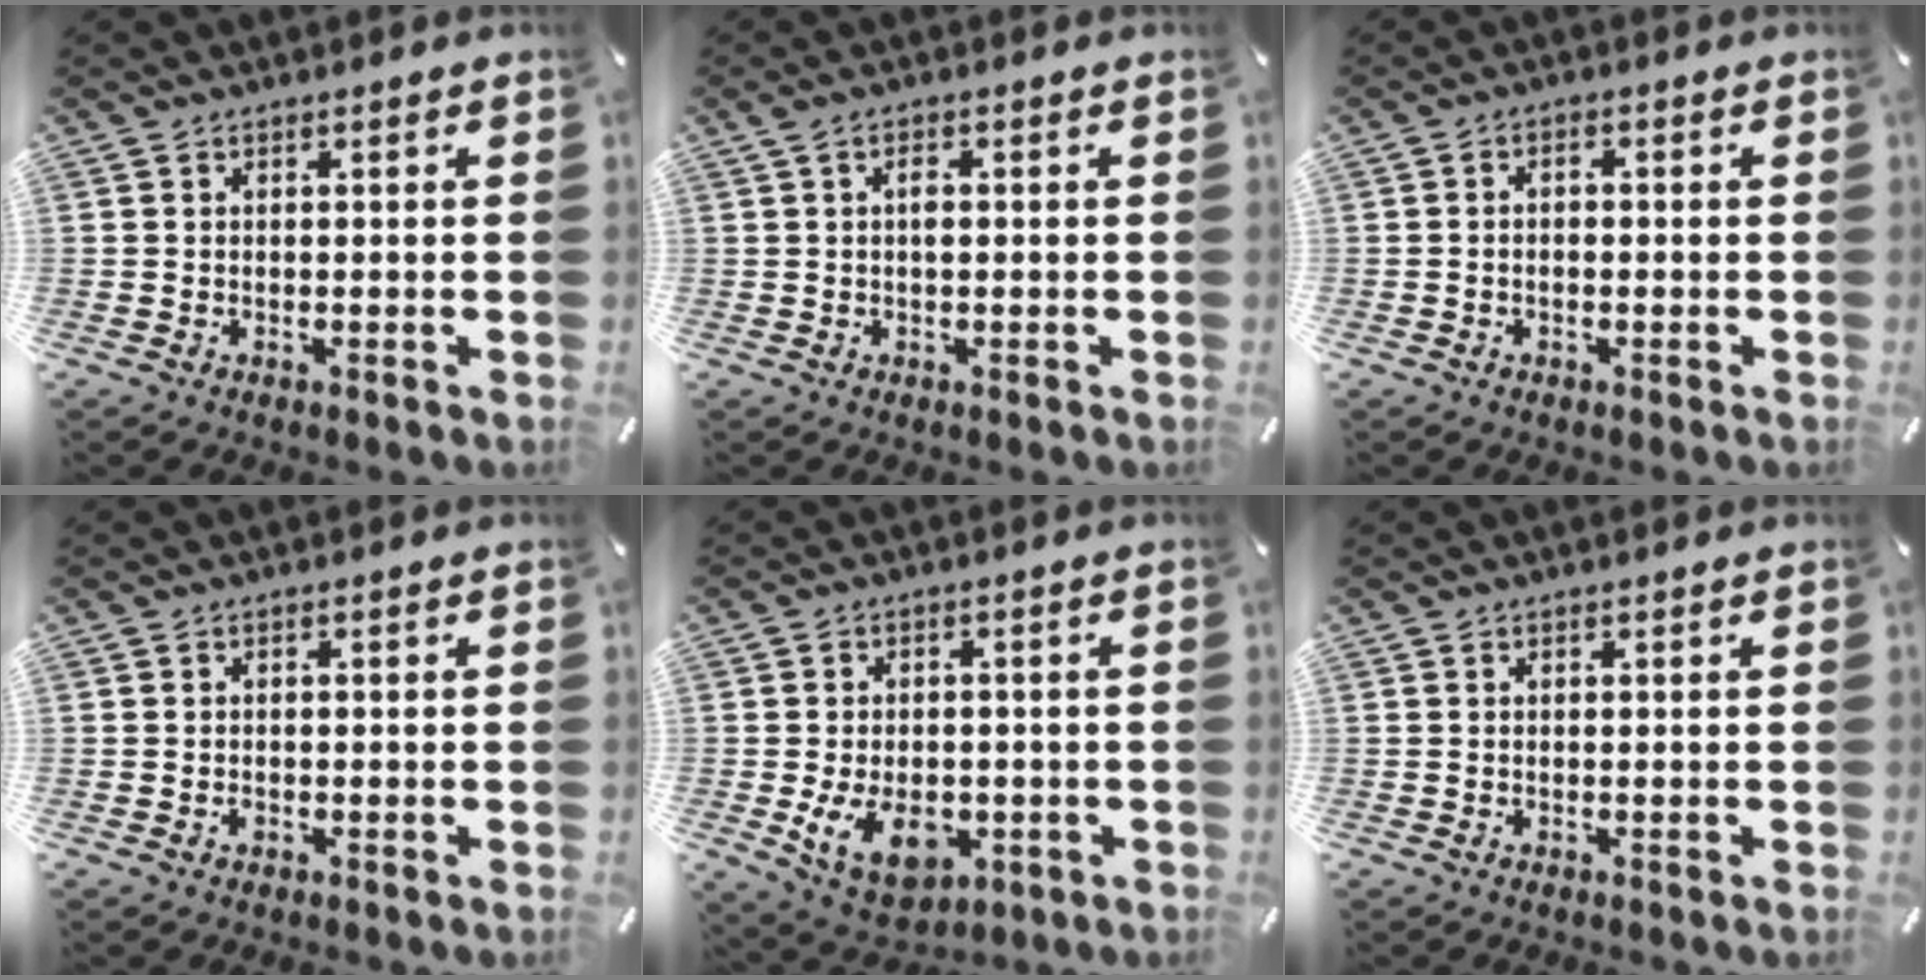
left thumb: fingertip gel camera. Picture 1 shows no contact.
{"total": 2.2, "force": [0.2, 1.0, 2.0], "torque": [-0.041, 0.004, 0.002]}
{"total": 1.7, "force": [-0.6, 1.0, 1.2], "torque": [-0.024, 0.005, -0.013]}
{"total": 0.8, "force": [-0.4, 0.6, 0.4], "torque": [-0.006, 0.002, -0.009]}
{"total": 10.4, "force": [-2.6, 7.1, 7.1], "torque": [-0.126, -0.002, -0.043]}
{"total": 0.0}